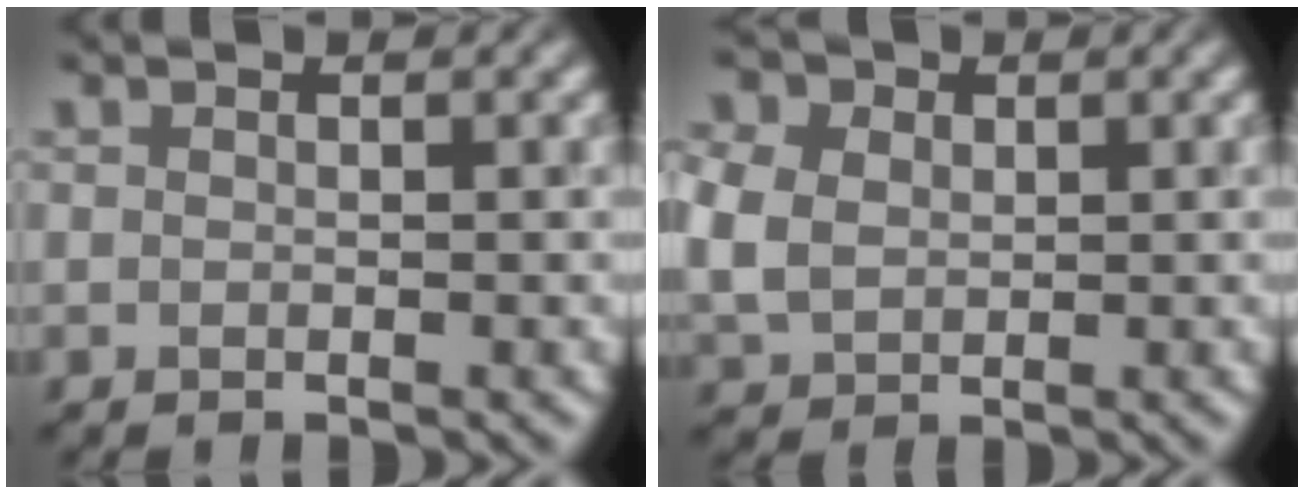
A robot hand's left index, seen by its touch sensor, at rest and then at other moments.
{"total": 6.4, "force": [1.7, 5.1, 3.5], "torque": [-0.100, 0.029, 0.028]}